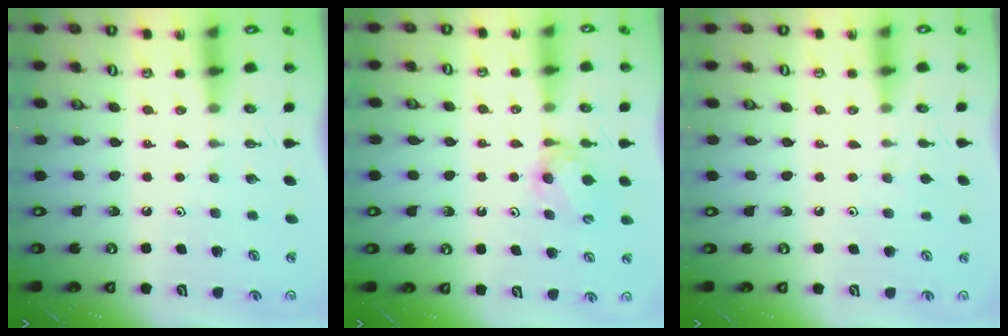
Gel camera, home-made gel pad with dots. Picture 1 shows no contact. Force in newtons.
{"total": 5.4, "press": 5.4, "slide": 0.6}
{"total": 2.5, "press": 2.5, "slide": 0.4}